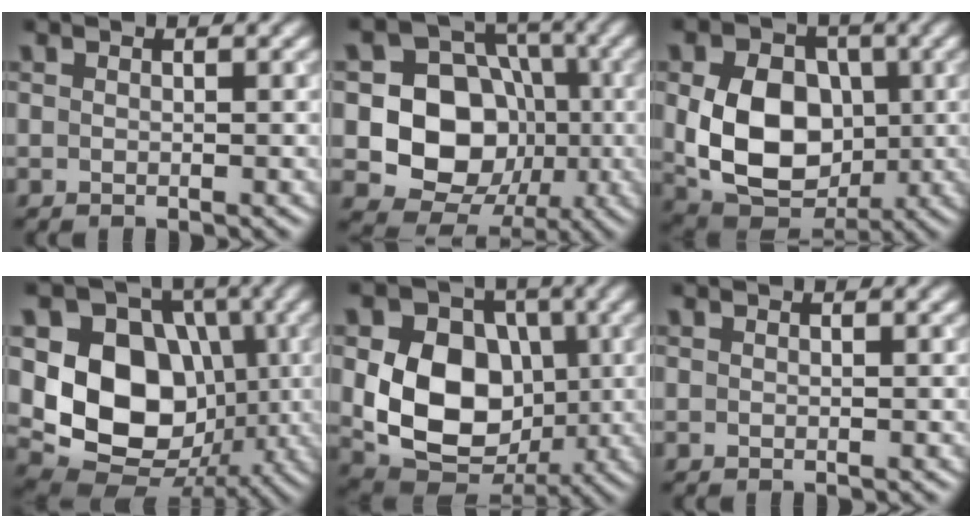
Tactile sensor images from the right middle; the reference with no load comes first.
{"total": 10.7, "force": [-1.7, 9.0, 5.5], "torque": [-0.079, -0.007, -0.055]}
{"total": 9.9, "force": [-0.4, 7.3, 6.7], "torque": [-0.125, -0.011, -0.008]}
{"total": 11.3, "force": [-0.2, 9.0, 6.8], "torque": [-0.119, -0.012, -0.009]}
{"total": 11.0, "force": [-0.4, 8.5, 7.0], "torque": [-0.117, -0.011, -0.011]}
{"total": 0.0}